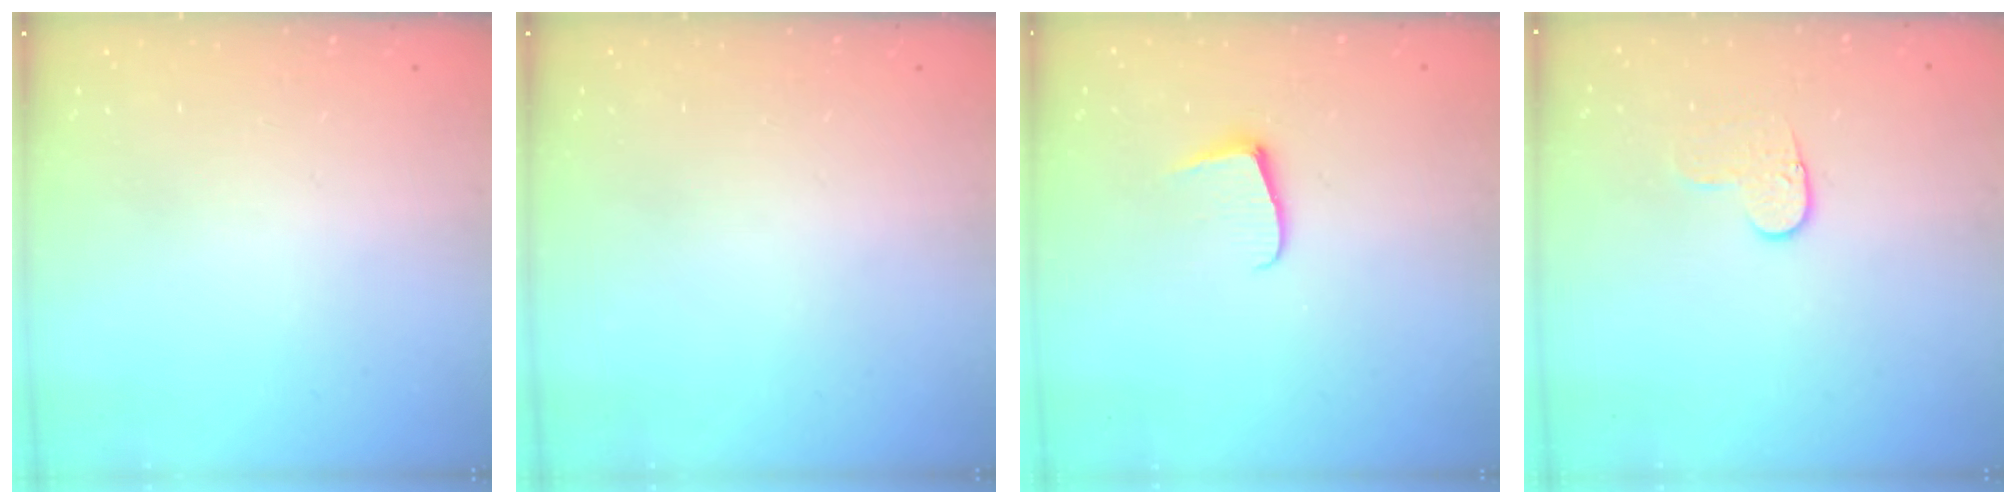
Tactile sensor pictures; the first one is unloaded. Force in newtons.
{"total": 0.0}
{"total": 5.7, "press": 5.7, "slide": 0.6}
{"total": 5.8, "press": 5.7, "slide": 0.4}